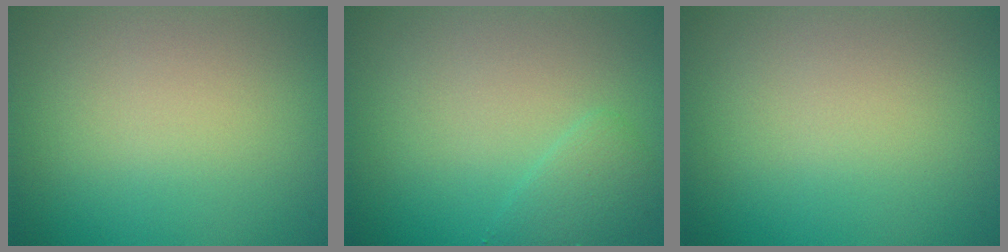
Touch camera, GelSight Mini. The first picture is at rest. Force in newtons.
{"total": 1.7, "press": 1.7, "slide": 0.1}
{"total": 0.0}